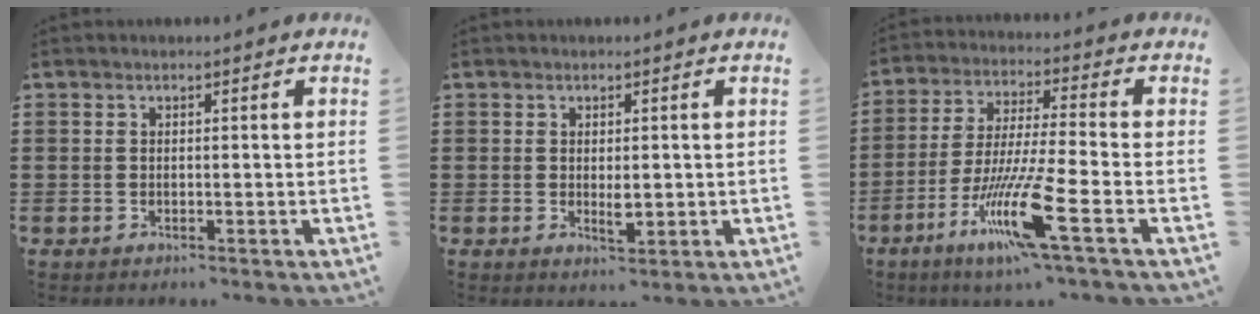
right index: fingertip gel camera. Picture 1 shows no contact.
{"total": 2.3, "force": [0.2, 1.0, 2.0], "torque": [-0.039, 0.002, 0.003]}
{"total": 12.9, "force": [-6.3, 0.8, 11.3], "torque": [-0.236, -0.010, -0.119]}